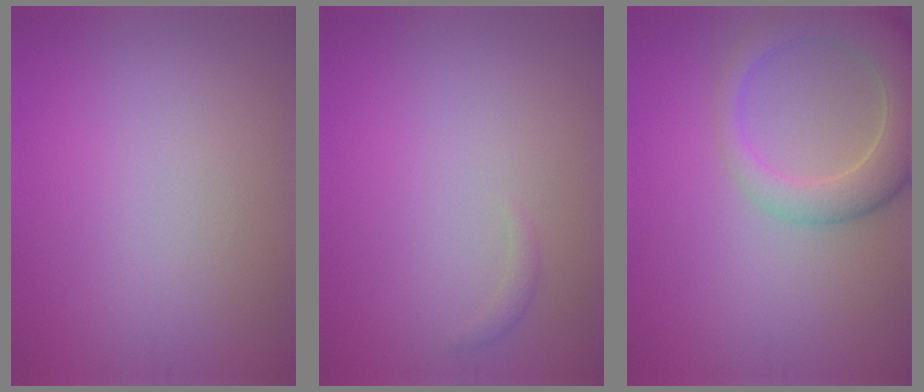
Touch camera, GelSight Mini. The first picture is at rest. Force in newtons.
{"total": 0.6, "press": 0.6, "slide": 0.0}
{"total": 6.4, "press": 6.4, "slide": 0.7}